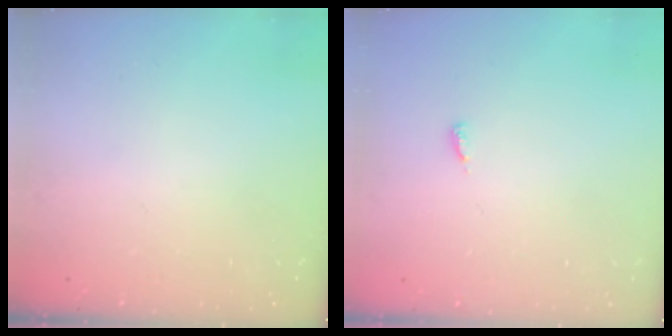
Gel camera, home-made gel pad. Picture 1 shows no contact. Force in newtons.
{"total": 2.9, "press": 2.9, "slide": 0.2}